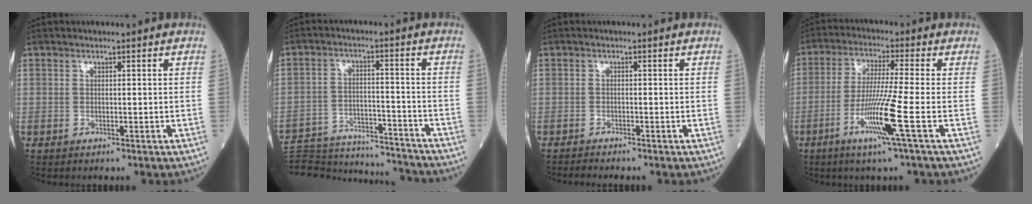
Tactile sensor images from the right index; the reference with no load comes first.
{"total": 20.6, "force": [-19.9, 2.5, 4.7], "torque": [-0.114, -0.006, -0.289]}
{"total": 1.2, "force": [-1.2, -0.3, 0.0], "torque": [-0.008, -0.005, -0.022]}
{"total": 9.3, "force": [-3.6, -1.8, 8.4], "torque": [-0.160, -0.022, -0.076]}